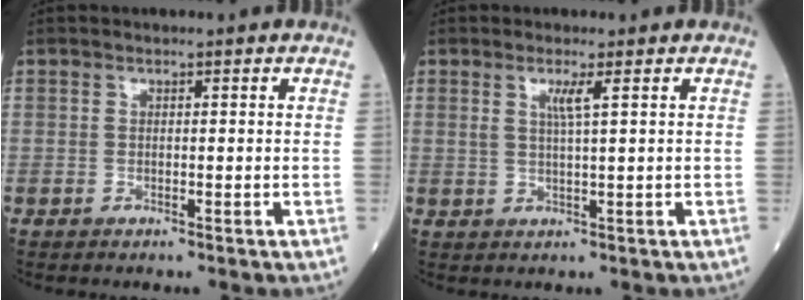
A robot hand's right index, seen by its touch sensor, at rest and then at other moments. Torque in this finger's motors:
{"motor_torque": [0.37, 0.12, 0.12, 0.07]}